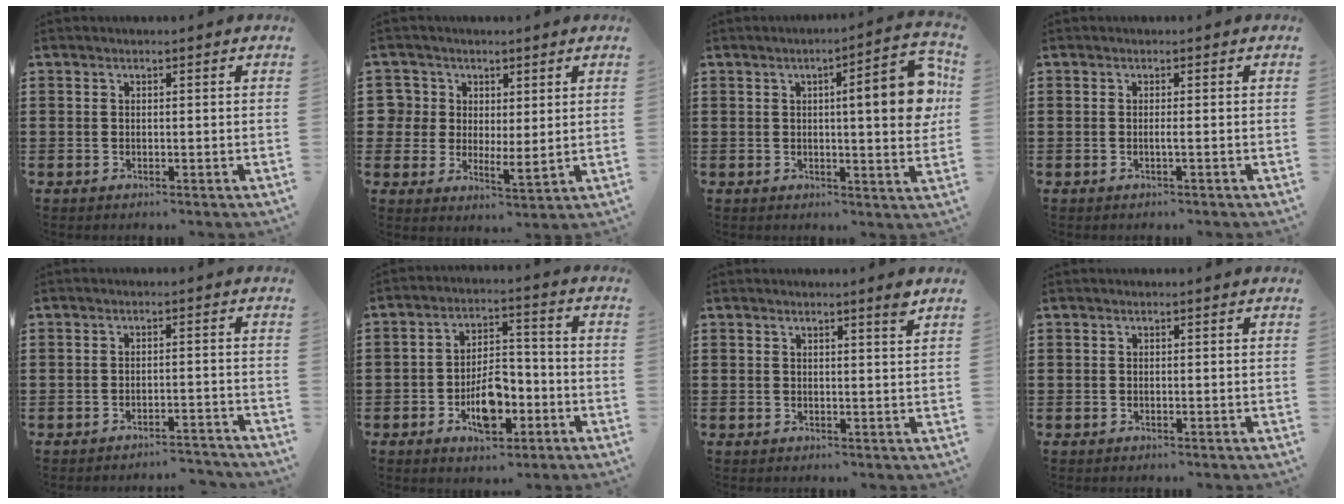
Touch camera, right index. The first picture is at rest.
{"total": 4.2, "force": [2.0, 3.6, 0.7], "torque": [-0.036, 0.013, 0.039]}
{"total": 10.2, "force": [2.2, 1.8, 9.8], "torque": [-0.140, -0.010, 0.028]}
{"total": 0.8, "force": [-0.2, -0.3, 0.7], "torque": [-0.014, -0.004, -0.004]}
{"total": 2.6, "force": [-2.6, 0.0, 0.3], "torque": [-0.010, -0.001, -0.055]}
{"total": 8.1, "force": [-3.2, 4.1, 6.3], "torque": [-0.099, 0.003, -0.060]}
{"total": 2.2, "force": [1.6, -0.2, 1.4], "torque": [-0.022, -0.005, 0.027]}
{"total": 0.0}